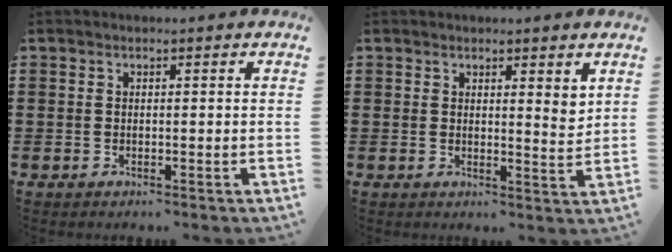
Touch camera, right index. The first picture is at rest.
{"total": 2.6, "force": [1.9, 0.6, 1.6], "torque": [-0.028, 0.000, 0.033]}